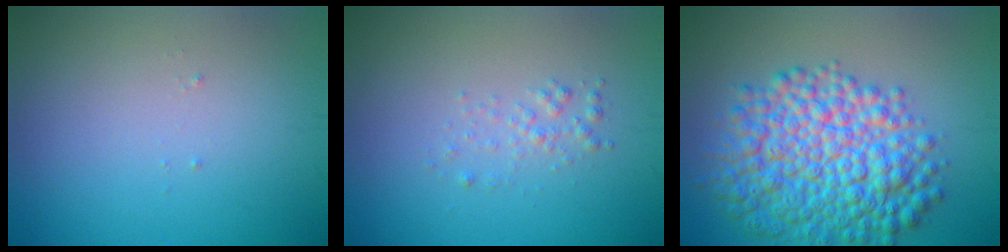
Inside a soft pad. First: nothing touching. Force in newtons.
{"total": 1.3, "press": 1.3, "slide": 0.1}
{"total": 9.7, "press": 9.7, "slide": 0.1}